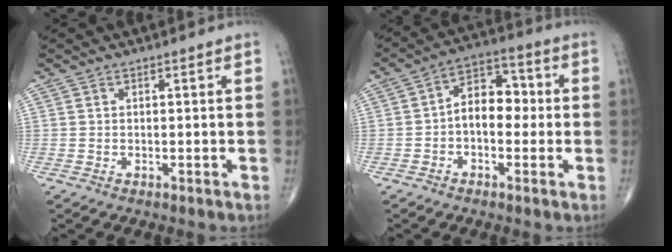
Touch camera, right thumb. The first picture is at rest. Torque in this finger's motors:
{"motor_torque": [-0.07, 0.39, 0.77, -0.01, 0.20]}